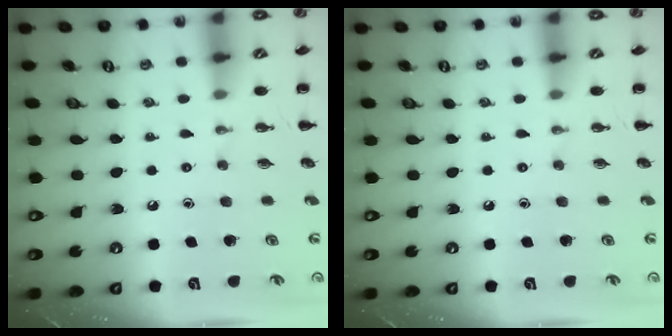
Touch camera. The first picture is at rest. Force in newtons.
{"total": 0.0}